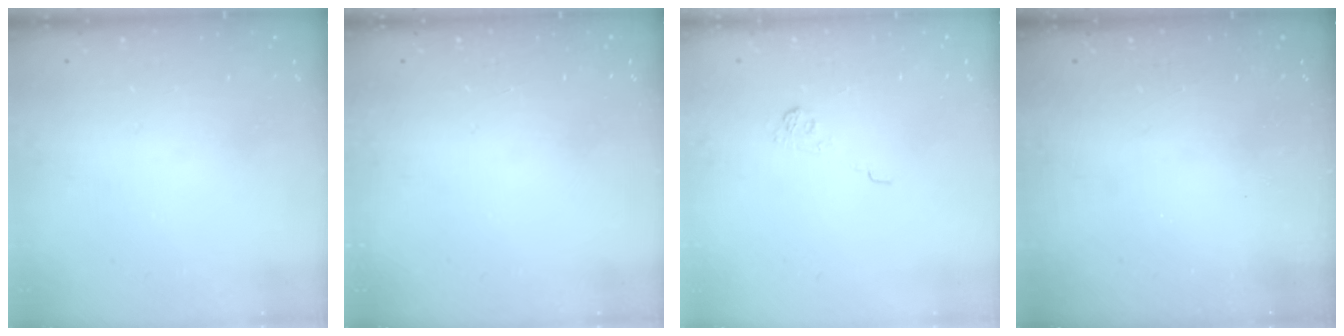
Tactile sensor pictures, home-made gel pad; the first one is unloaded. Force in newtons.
{"total": 0.0}
{"total": 3.8, "press": 3.5, "slide": 1.4}
{"total": 2.4, "press": 2.3, "slide": 0.7}